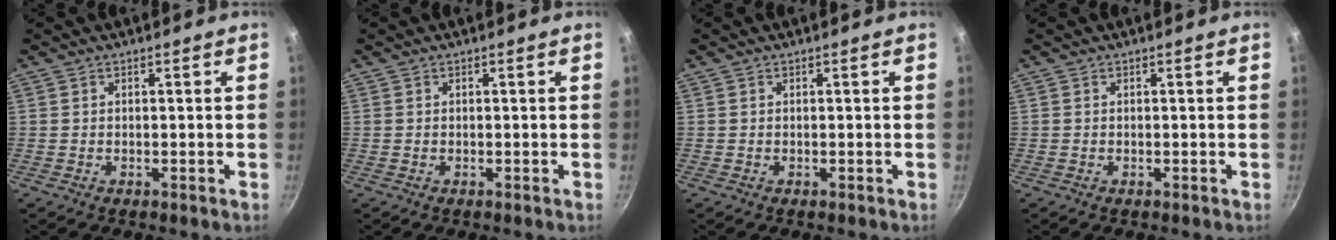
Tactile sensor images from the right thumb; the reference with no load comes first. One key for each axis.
{"total": 0.0}
{"total": 0.0}
{"total": 0.0}